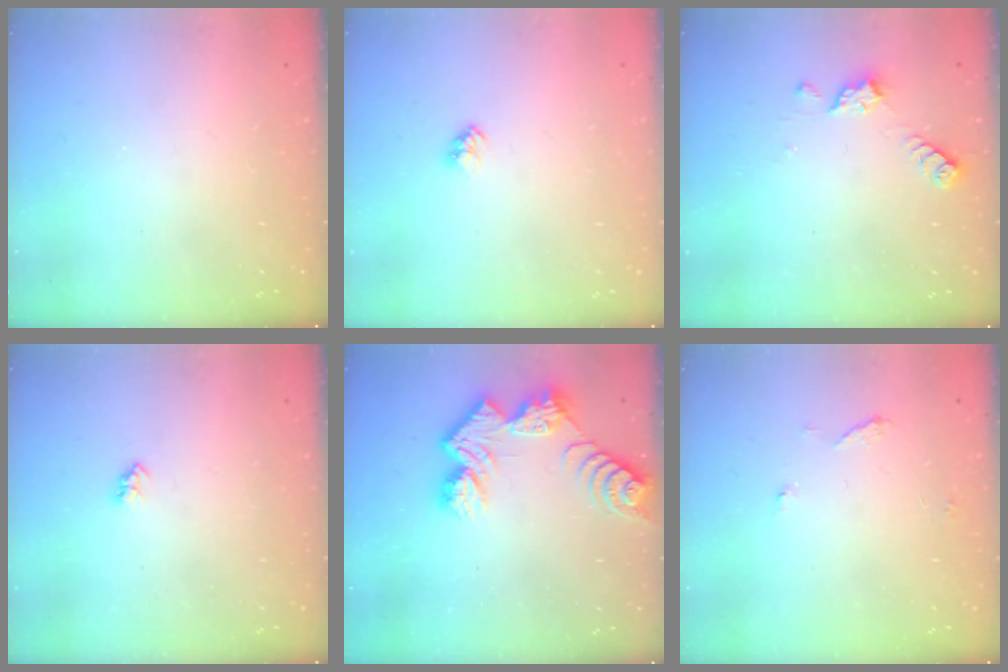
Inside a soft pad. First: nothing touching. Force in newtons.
{"total": 2.3, "press": 2.3, "slide": 0.3}
{"total": 4.6, "press": 4.6, "slide": 0.5}
{"total": 2.3, "press": 2.2, "slide": 0.4}
{"total": 10.9, "press": 10.9, "slide": 0.8}
{"total": 4.4, "press": 4.3, "slide": 0.4}